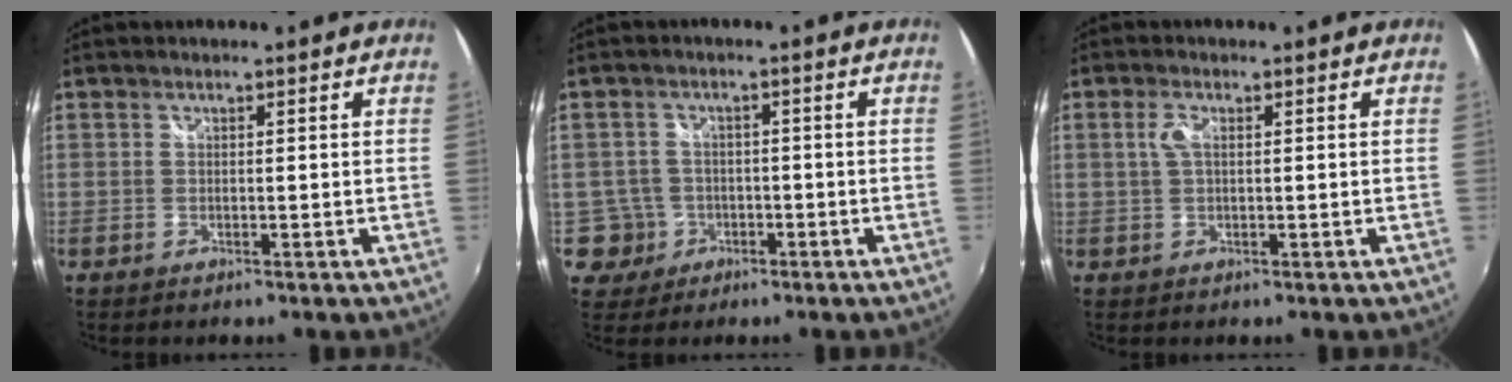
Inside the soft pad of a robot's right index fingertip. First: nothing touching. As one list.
[{"total": 5.4, "force": [-1.8, 5.1, 0.3], "torque": [-0.018, 0.017, -0.026]}, {"total": 2.3, "force": [0.5, 0.9, 2.1], "torque": [-0.043, 0.002, 0.007]}]